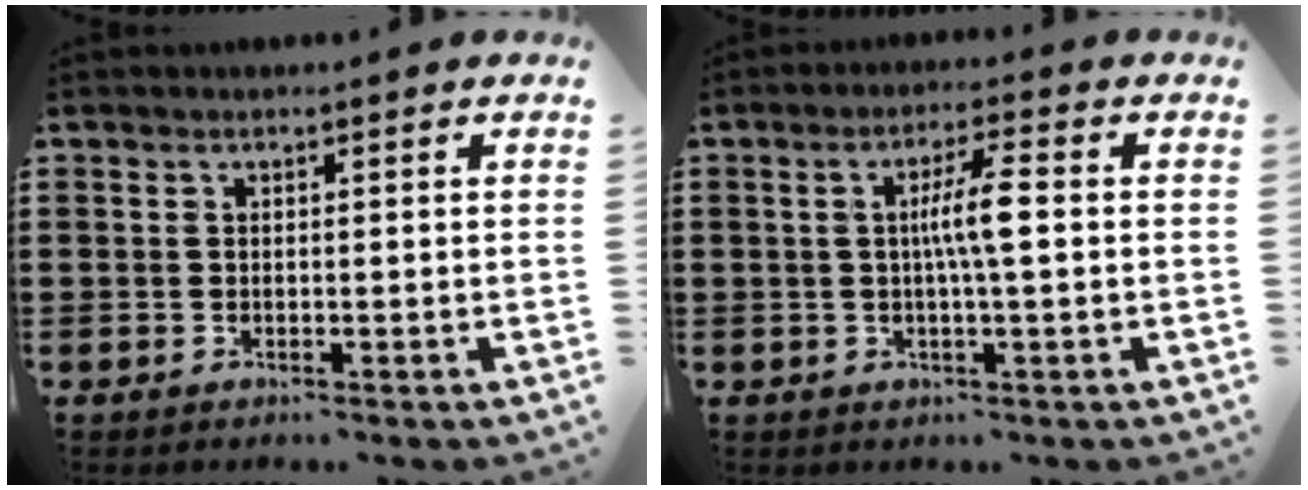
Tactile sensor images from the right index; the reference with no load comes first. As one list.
[{"total": 5.3, "force": [0.1, 0.4, 5.3], "torque": [-0.096, 0.002, -0.003]}]